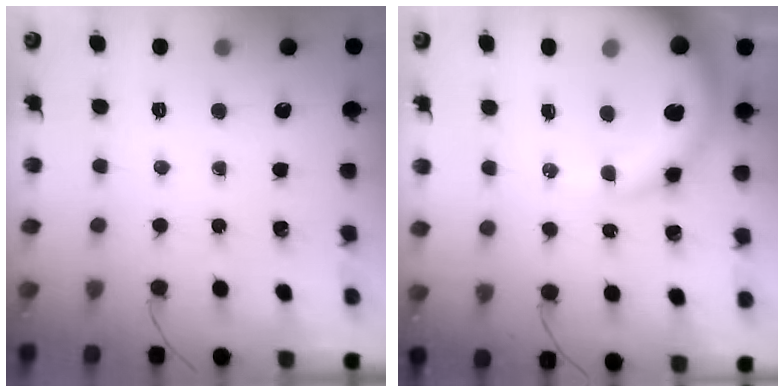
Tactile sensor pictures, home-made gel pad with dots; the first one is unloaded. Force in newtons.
{"total": 15.0, "press": 14.7, "slide": 3.2}